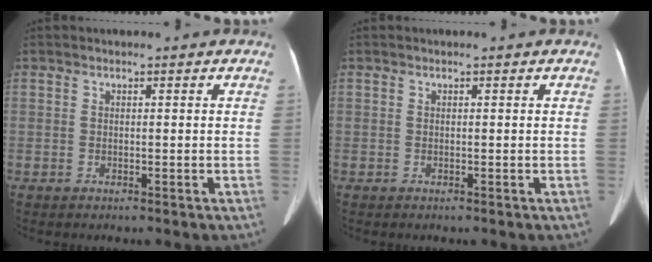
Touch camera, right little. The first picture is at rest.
{"total": 0.0}